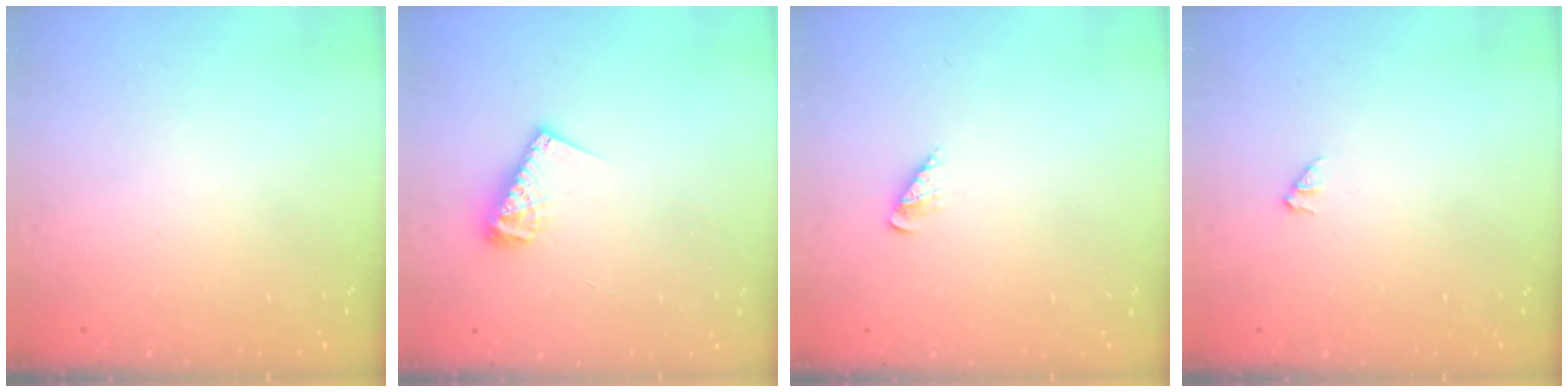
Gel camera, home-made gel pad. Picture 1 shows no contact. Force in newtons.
{"total": 8.2, "press": 8.2, "slide": 0.7}
{"total": 3.3, "press": 3.2, "slide": 0.5}
{"total": 0.0}